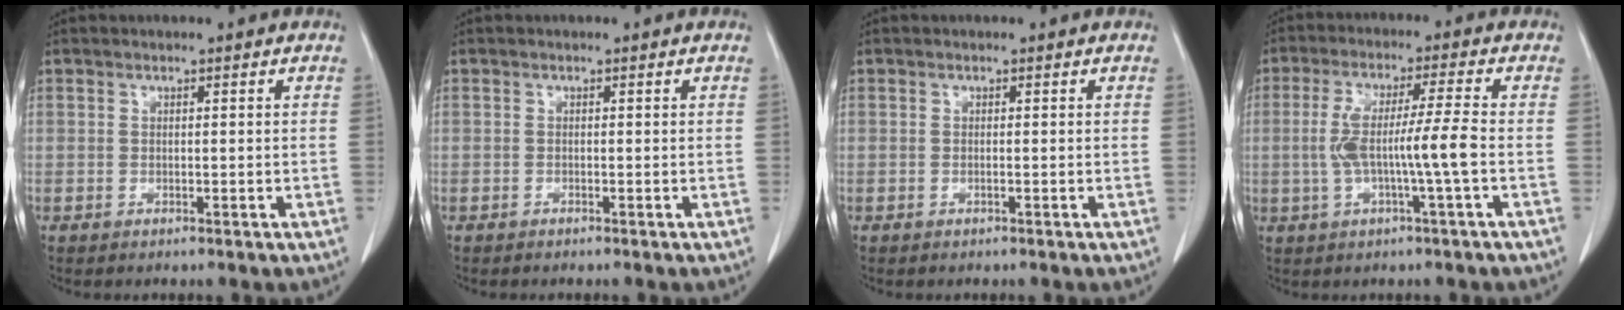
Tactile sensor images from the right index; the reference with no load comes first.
{"total": 0.0}
{"total": 0.0}
{"total": 8.2, "force": [-1.2, -0.5, 8.1], "torque": [-0.162, 0.011, -0.021]}